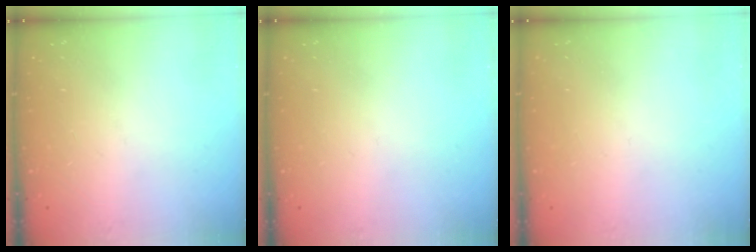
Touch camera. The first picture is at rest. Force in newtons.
{"total": 0.0}
{"total": 0.0}